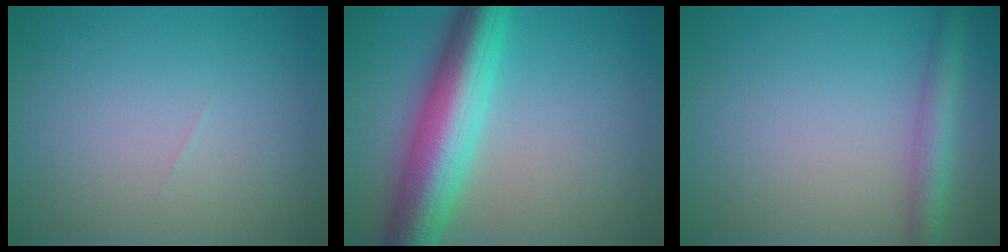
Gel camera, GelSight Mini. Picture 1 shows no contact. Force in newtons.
{"total": 8.6, "press": 8.6, "slide": 0.2}
{"total": 3.2, "press": 3.2, "slide": 0.1}